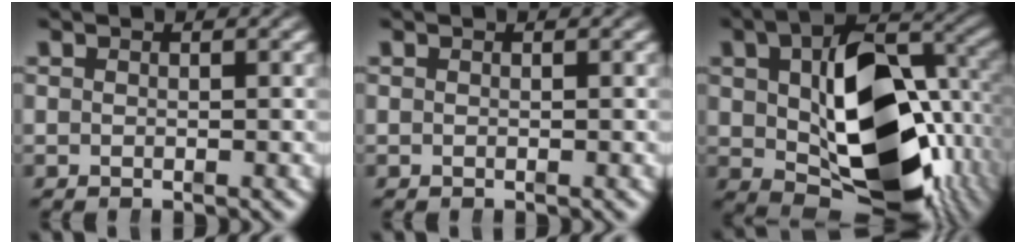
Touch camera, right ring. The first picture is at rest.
{"total": 0.0}
{"total": 16.0, "force": [-2.0, 8.9, 13.1], "torque": [-0.204, -0.047, -0.002]}